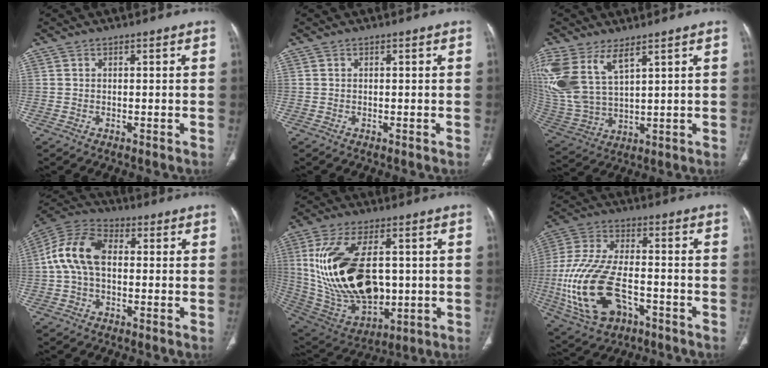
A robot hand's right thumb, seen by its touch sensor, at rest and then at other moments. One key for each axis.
{"total": 0.0}
{"total": 15.2, "fx": 7.7, "fy": 7.1, "fz": 11.0, "tx": -0.252, "ty": -0.026, "tz": 0.173}
{"total": 11.6, "fx": 0.5, "fy": 7.3, "fz": 8.9, "tx": -0.180, "ty": 0.032, "tz": -0.001}
{"total": 24.1, "fx": 1.8, "fy": 13.4, "fz": 20.0, "tx": -0.377, "ty": -0.018, "tz": 0.054}
{"total": 19.6, "fx": -5.9, "fy": 10.8, "fz": 15.2, "tx": -0.331, "ty": 0.017, "tz": -0.098}